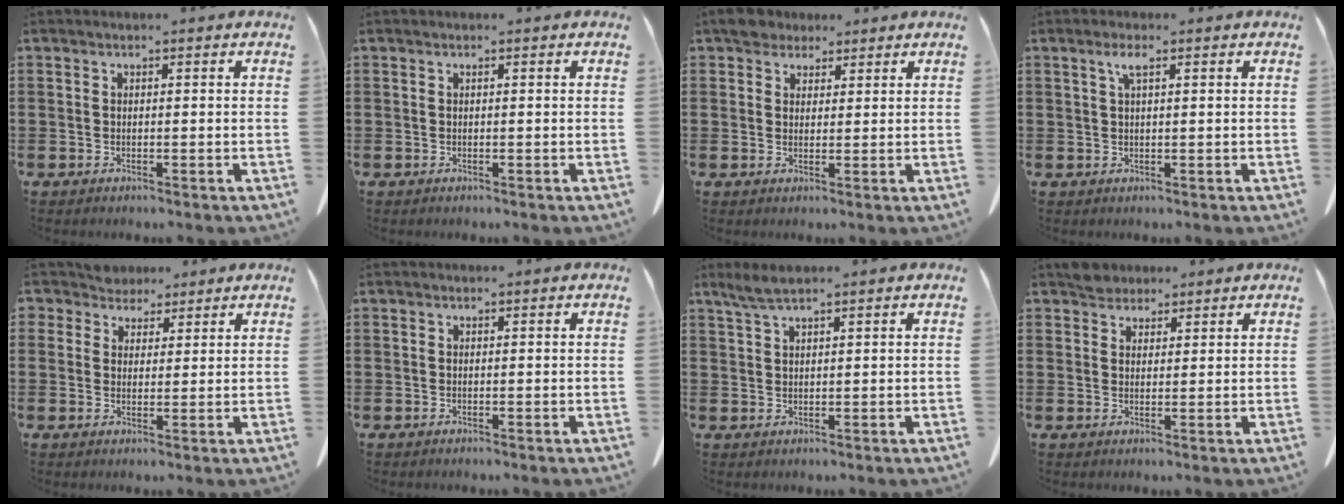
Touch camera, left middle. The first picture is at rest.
{"total": 0.0}
{"total": 3.7, "force": [3.0, 2.0, 0.9], "torque": [-0.021, 0.003, 0.056]}
{"total": 2.2, "force": [1.0, 0.5, 1.9], "torque": [-0.041, 0.005, 0.016]}
{"total": 4.1, "force": [3.5, 2.1, 0.1], "torque": [-0.022, -0.003, 0.063]}
{"total": 0.0}
{"total": 2.8, "force": [2.1, 0.3, 1.8], "torque": [-0.041, 0.001, 0.039]}
{"total": 3.1, "force": [2.7, 1.4, 0.4], "torque": [-0.009, 0.004, 0.052]}